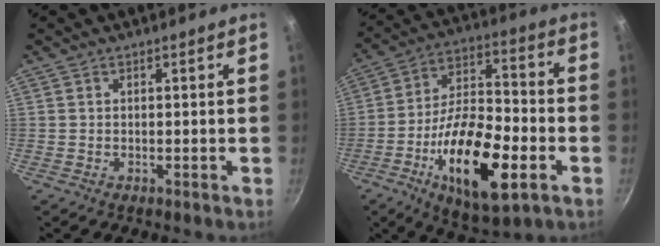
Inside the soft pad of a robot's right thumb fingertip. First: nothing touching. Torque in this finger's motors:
{"motor_torque": [0.17, 0.93, 1.81, -0.99, 0.48]}